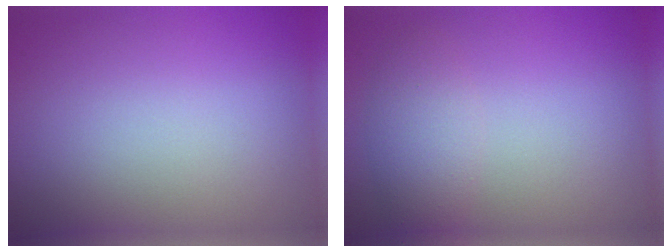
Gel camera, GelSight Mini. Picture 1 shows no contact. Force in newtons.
{"total": 2.7, "press": 2.7, "slide": 0.2}